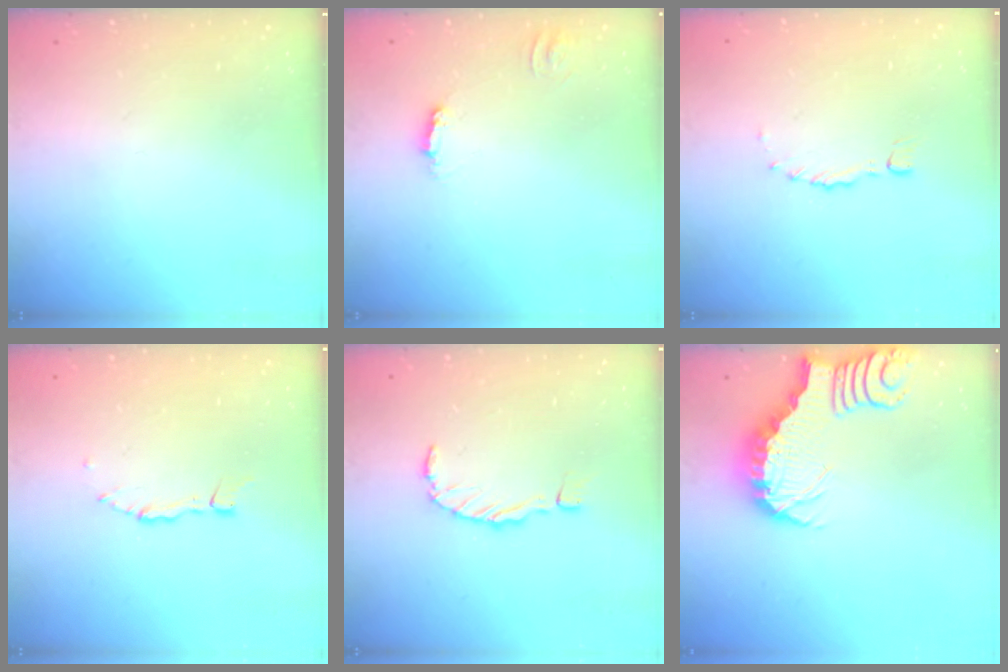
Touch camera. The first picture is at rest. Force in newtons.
{"total": 3.5, "press": 3.5, "slide": 0.1}
{"total": 0.0}
{"total": 1.9, "press": 1.9, "slide": 0.2}
{"total": 0.0}
{"total": 3.3, "press": 3.3, "slide": 0.5}